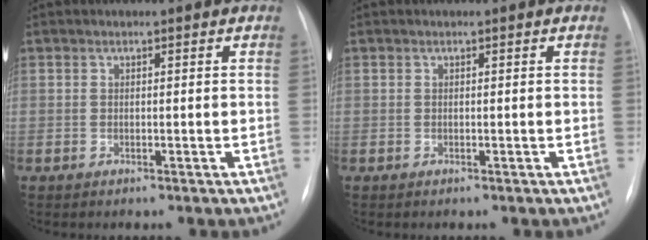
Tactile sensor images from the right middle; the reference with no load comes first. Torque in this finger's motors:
{"motor_torque": [-0.38, -0.26, -0.01, 0.00]}